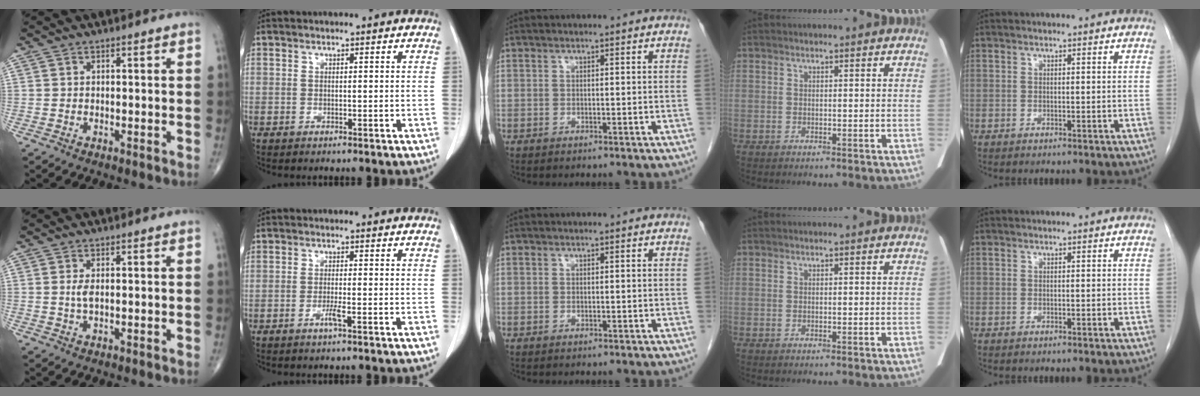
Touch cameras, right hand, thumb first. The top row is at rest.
{"thumb": {"total": 1.8, "force": [0.3, 0.6, 1.7], "torque": [-0.040, -0.002, 0.009]}, "index": {"total": 1.7, "force": [-0.9, -0.2, 1.5], "torque": [-0.031, -0.003, -0.017]}}